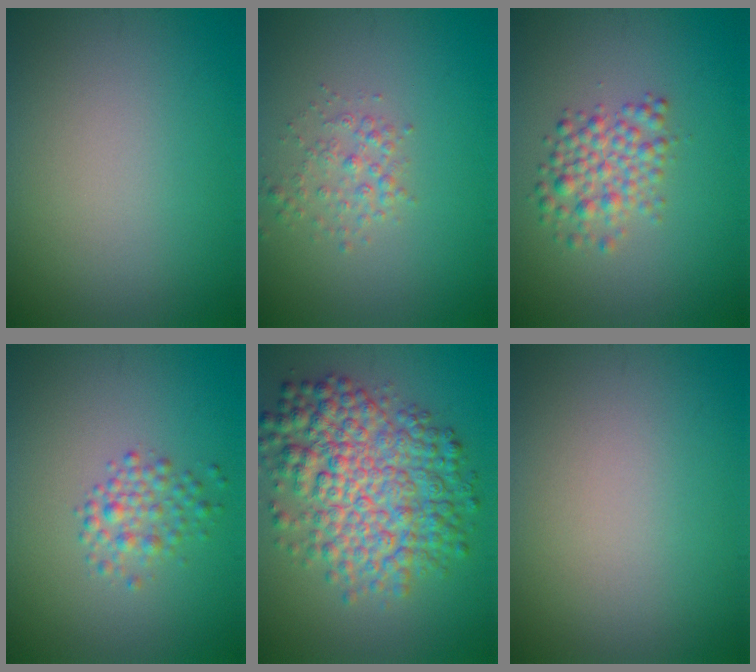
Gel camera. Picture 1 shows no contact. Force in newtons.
{"total": 1.9, "press": 1.9, "slide": 0.1}
{"total": 3.2, "press": 3.2, "slide": 0.1}
{"total": 2.2, "press": 2.2, "slide": 0.1}
{"total": 8.7, "press": 8.7, "slide": 0.1}
{"total": 0.0}